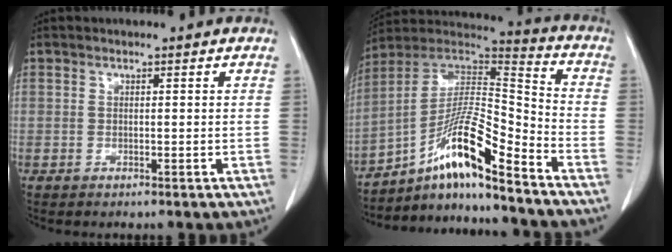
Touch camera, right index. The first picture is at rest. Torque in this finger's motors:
{"motor_torque": [1.43, -0.71, 0.59, 0.19]}